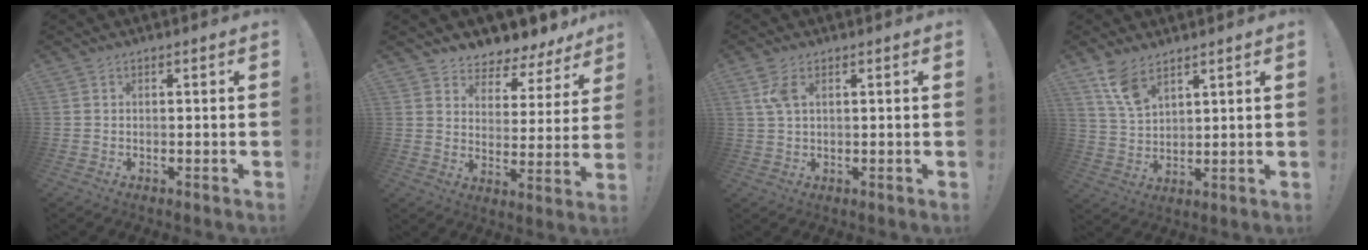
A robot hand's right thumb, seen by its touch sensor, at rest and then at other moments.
{"total": 5.4, "force": [4.6, 2.6, 1.0], "torque": [-0.012, -0.057, 0.083]}
{"total": 4.7, "force": [2.0, 2.0, 3.8], "torque": [-0.075, -0.004, 0.034]}
{"total": 8.3, "force": [6.0, 3.5, 4.6], "torque": [-0.083, -0.030, 0.114]}